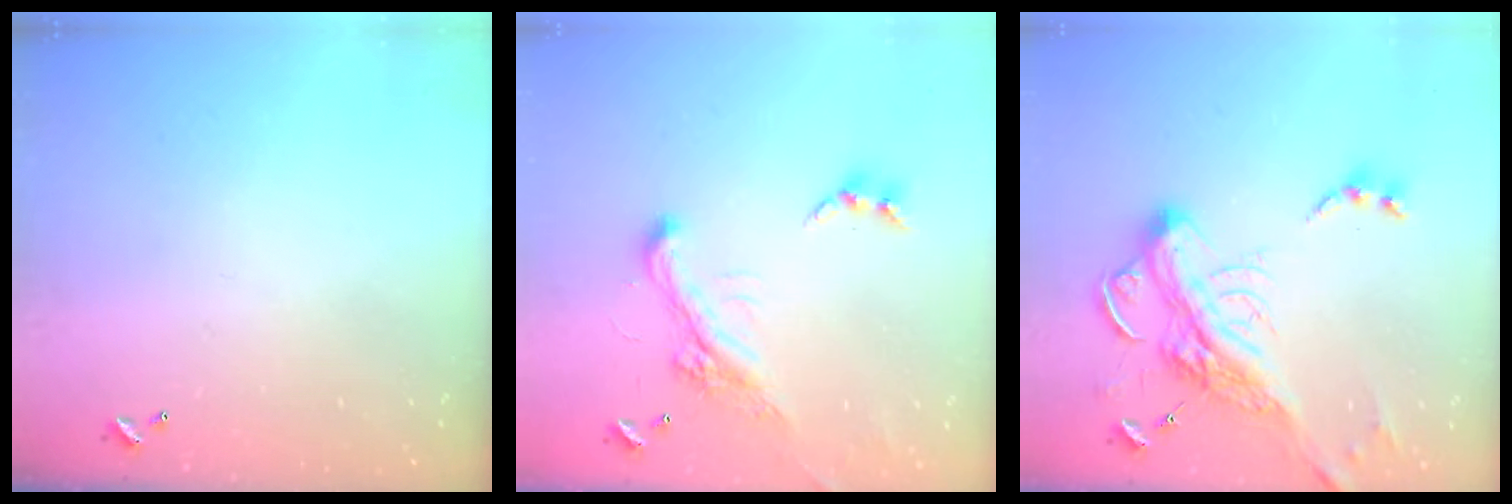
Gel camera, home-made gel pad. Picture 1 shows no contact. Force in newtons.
{"total": 5.2, "press": 4.9, "slide": 1.6}
{"total": 10.9, "press": 10.7, "slide": 2.2}